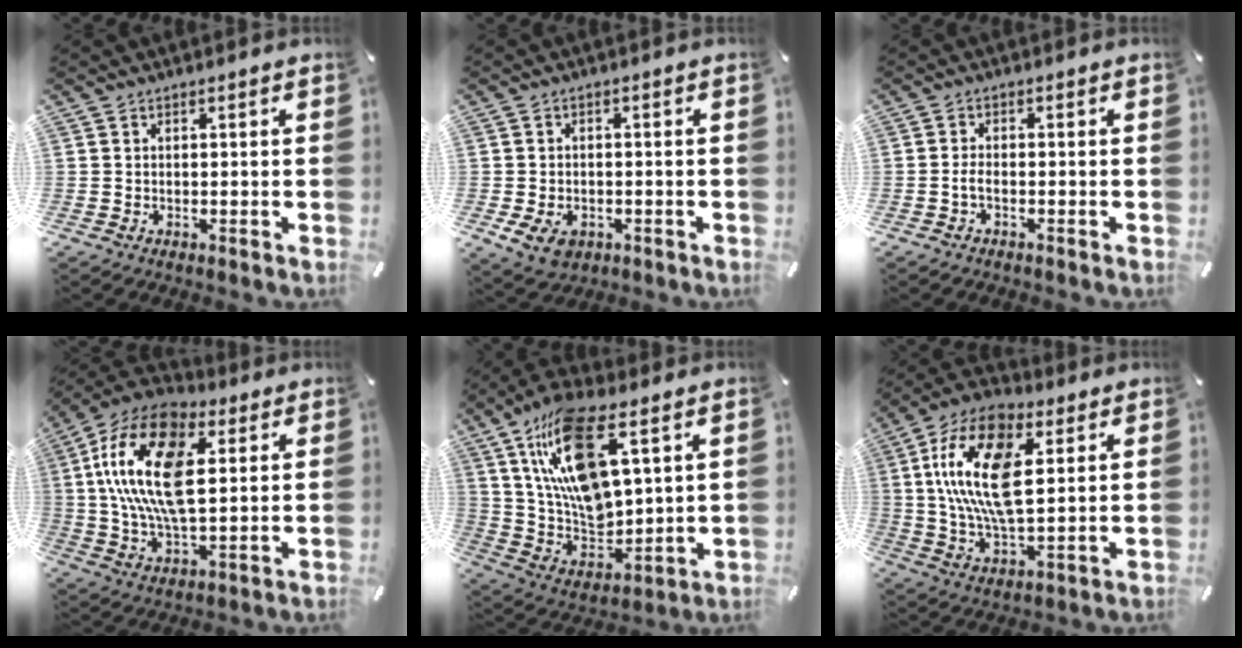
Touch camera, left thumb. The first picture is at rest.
{"total": 5.6, "force": [-2.3, 4.1, 3.1], "torque": [-0.059, 0.007, -0.044]}
{"total": 2.1, "force": [-1.0, 0.8, 1.7], "torque": [-0.038, 0.002, -0.020]}
{"total": 21.0, "force": [5.2, 11.5, 16.8], "torque": [-0.370, 0.000, 0.082]}
{"total": 19.6, "force": [9.8, 9.4, 14.2], "torque": [-0.296, -0.044, 0.167]}
{"total": 18.5, "force": [5.1, 9.4, 15.1], "torque": [-0.326, -0.002, 0.085]}